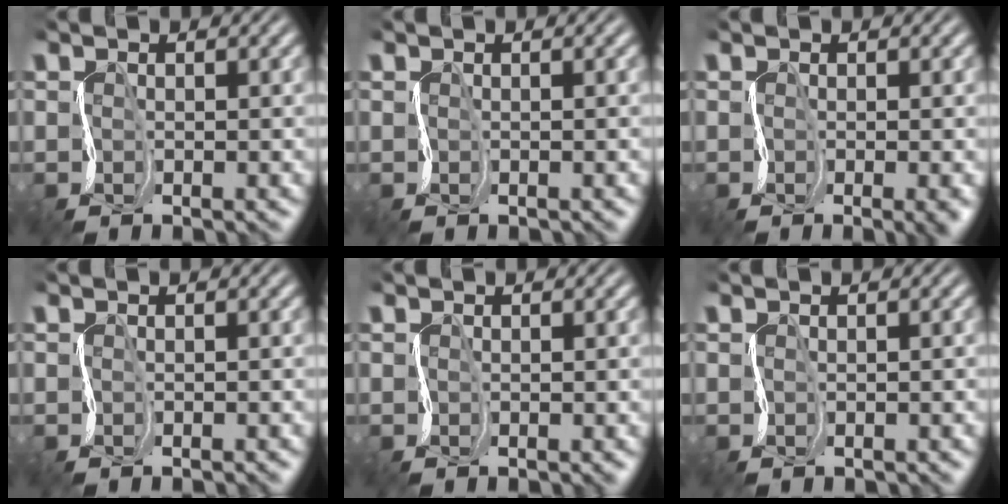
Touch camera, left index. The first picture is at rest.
{"total": 0.8, "force": [0.5, 0.5, 0.5], "torque": [0.003, 0.004, -0.007]}
{"total": 3.4, "force": [-1.1, 1.3, 3.0], "torque": [-0.036, -0.006, -0.003]}
{"total": 0.8, "force": [-0.7, 0.0, 0.2], "torque": [0.001, 0.006, -0.007]}
{"total": 0.7, "force": [-0.4, 0.2, 0.6], "torque": [-0.002, 0.002, -0.002]}
{"total": 0.6, "force": [-0.3, 0.3, 0.4], "torque": [0.004, 0.006, -0.006]}